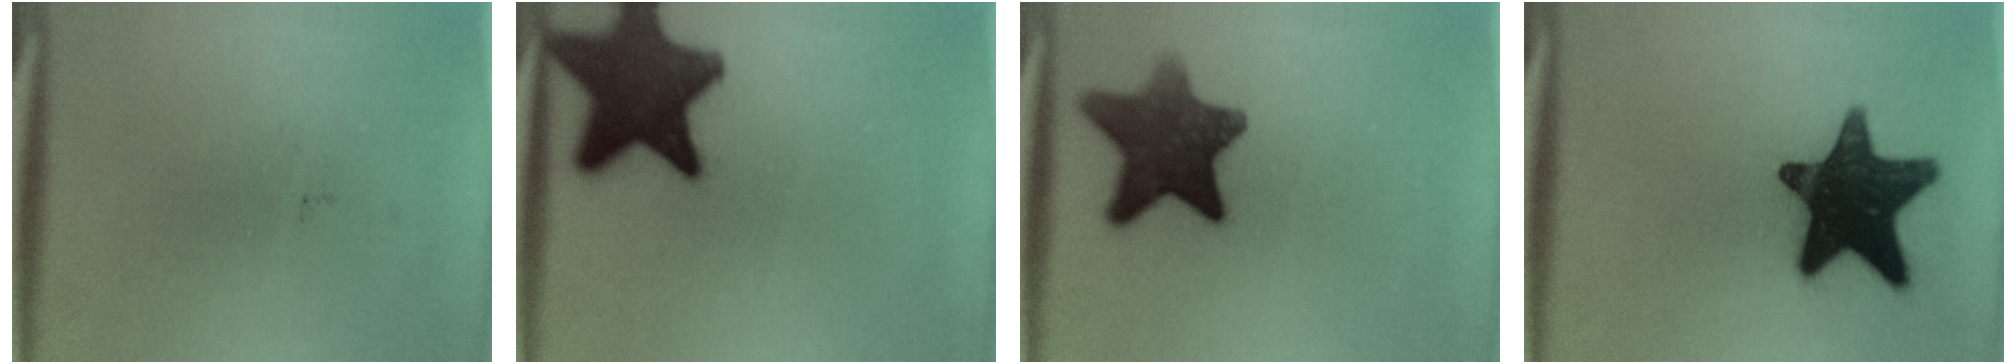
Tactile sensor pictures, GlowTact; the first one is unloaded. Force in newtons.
{"total": 13.7}
{"total": 11.5}
{"total": 16.6}